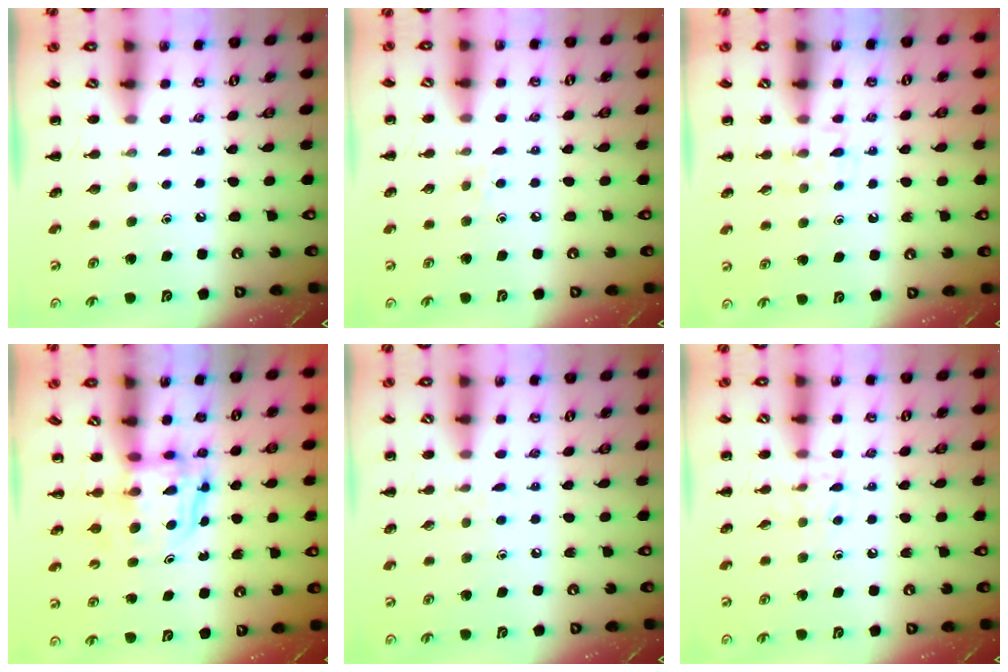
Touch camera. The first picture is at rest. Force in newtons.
{"total": 3.5, "press": 3.2, "slide": 1.5}
{"total": 5.6, "press": 5.4, "slide": 1.7}
{"total": 3.7, "press": 3.6, "slide": 0.4}
{"total": 4.6, "press": 4.2, "slide": 2.0}
{"total": 6.1, "press": 6.0, "slide": 0.9}